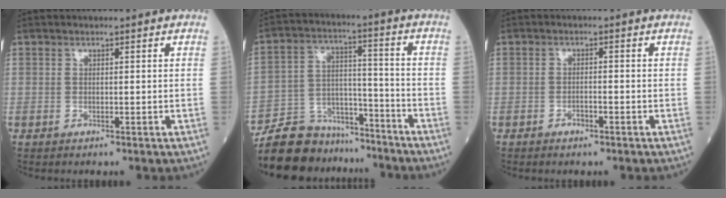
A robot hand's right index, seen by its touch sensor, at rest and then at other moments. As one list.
[{"total": 13.4, "force": [-12.2, 5.2, 2.1], "torque": [-0.038, 0.039, -0.208]}, {"total": 1.6, "force": [-1.0, 0.4, 1.2], "torque": [-0.018, 0.000, -0.017]}]